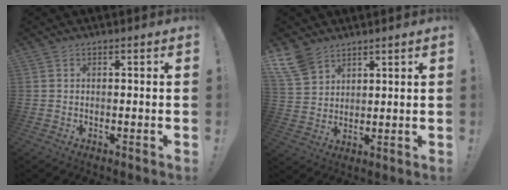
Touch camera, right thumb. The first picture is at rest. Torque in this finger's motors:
{"motor_torque": [0.02, 0.02, 0.18, 0.07, 0.00]}